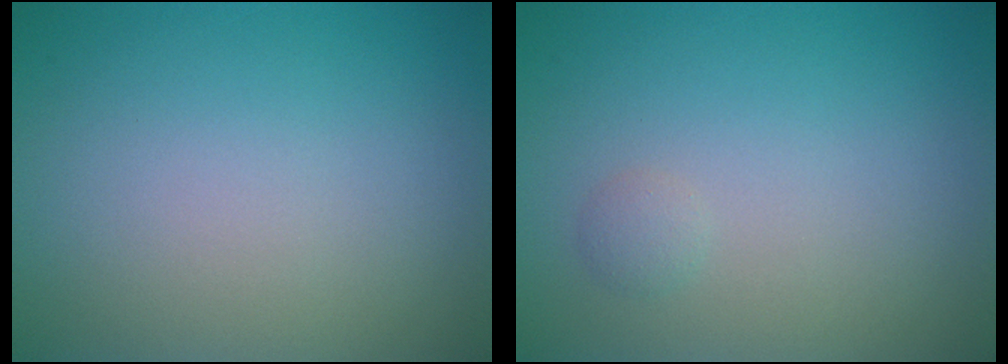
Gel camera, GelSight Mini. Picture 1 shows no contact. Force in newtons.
{"total": 0.7, "press": 0.7, "slide": 0.0}